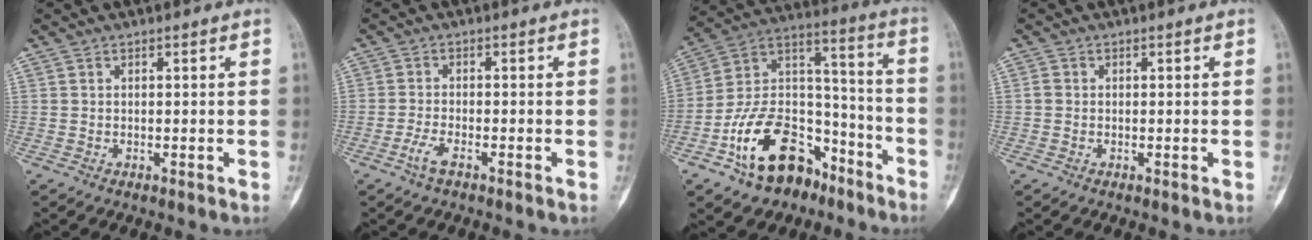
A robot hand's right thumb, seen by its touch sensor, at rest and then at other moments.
{"total": 2.9, "force": [-1.8, 0.7, 2.1], "torque": [-0.050, 0.010, -0.038]}
{"total": 21.0, "force": [-12.0, 12.8, 11.6], "torque": [-0.164, 0.101, -0.200]}
{"total": 1.1, "force": [-0.1, 0.9, 0.5], "torque": [-0.007, 0.002, -0.003]}